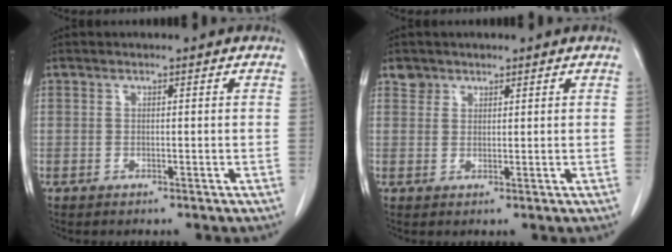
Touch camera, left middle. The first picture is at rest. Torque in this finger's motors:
{"motor_torque": [0.07, -0.06, -0.11, 0.00]}